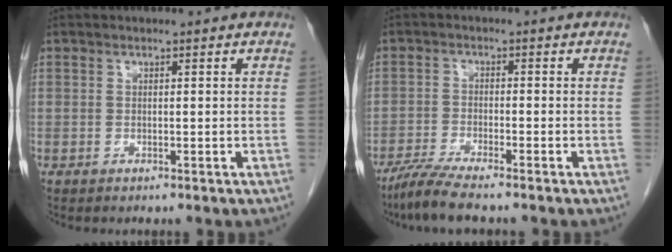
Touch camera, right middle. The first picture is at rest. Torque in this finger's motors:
{"motor_torque": [0.91, -0.75, 0.14, 0.07]}